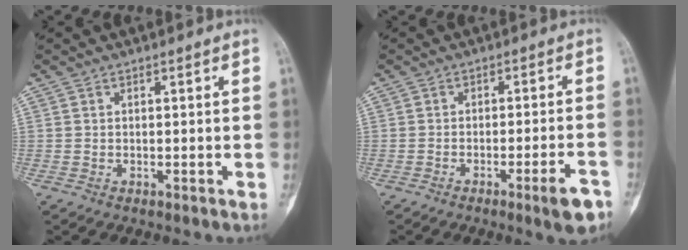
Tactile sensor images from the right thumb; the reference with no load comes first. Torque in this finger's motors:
{"motor_torque": [0.08, -0.53, -0.16, -0.12, -0.06]}